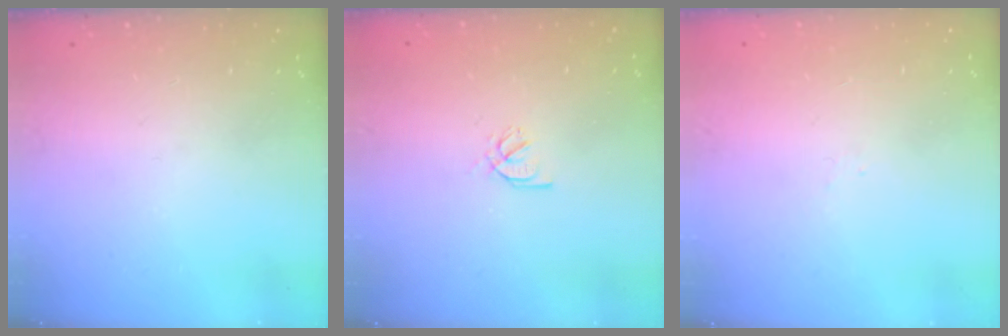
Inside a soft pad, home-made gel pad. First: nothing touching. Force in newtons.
{"total": 2.1, "press": 2.1, "slide": 0.2}
{"total": 1.6, "press": 1.5, "slide": 0.4}